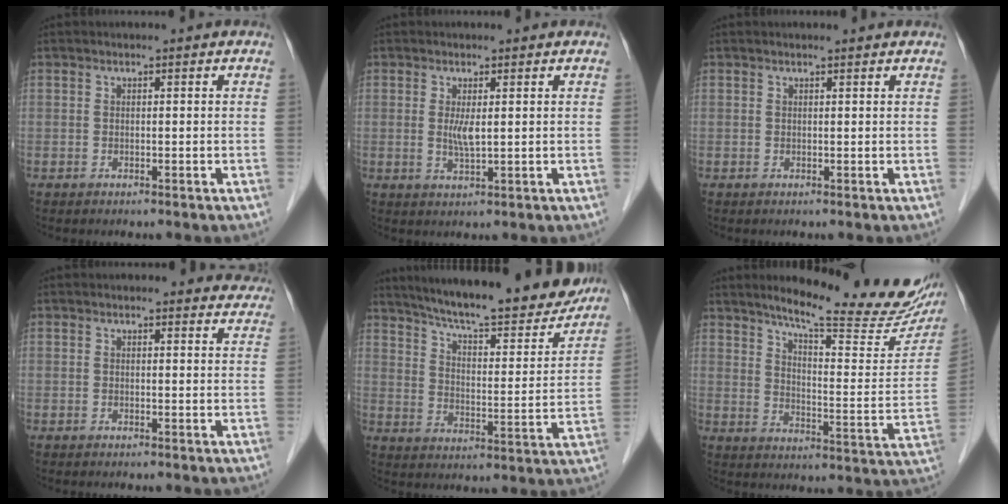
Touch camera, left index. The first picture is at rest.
{"total": 2.6, "force": [0.4, 0.4, 2.5], "torque": [-0.054, -0.006, 0.011]}
{"total": 1.5, "force": [1.5, 0.1, 0.2], "torque": [-0.012, 0.004, 0.016]}
{"total": 4.7, "force": [4.5, 1.5, -0.1], "torque": [0.018, -0.012, 0.024]}
{"total": 23.2, "force": [20.4, 3.4, 10.5], "torque": [-0.162, -0.028, 0.279]}
{"total": 22.3, "force": [18.3, 2.7, 12.5], "torque": [-0.171, -0.043, 0.235]}